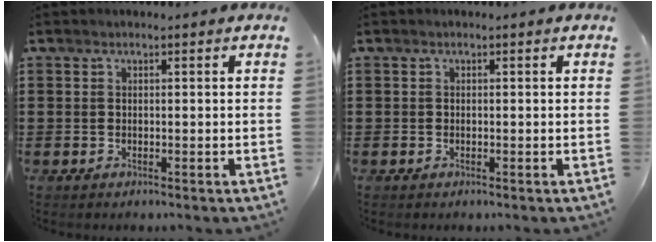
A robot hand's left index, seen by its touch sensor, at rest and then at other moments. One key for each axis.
{"total": 0.0}